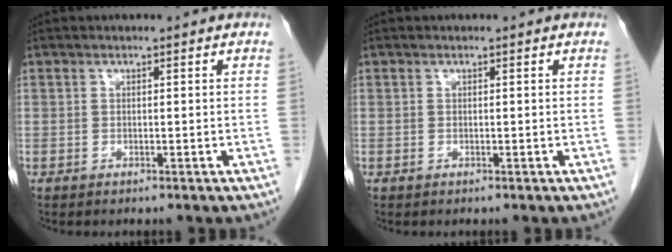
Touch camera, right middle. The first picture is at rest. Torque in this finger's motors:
{"motor_torque": [-0.01, -0.21, 0.09, 0.00]}